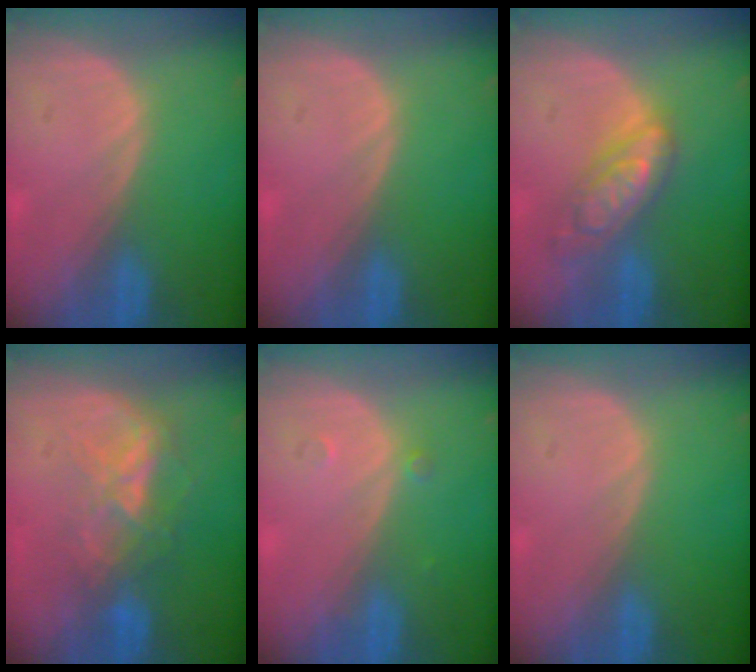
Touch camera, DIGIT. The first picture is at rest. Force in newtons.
{"total": 0.0}
{"total": 6.4, "press": 6.4, "slide": 0.5}
{"total": 6.4, "press": 5.9, "slide": 2.5}
{"total": 0.8, "press": 0.8, "slide": 0.1}
{"total": 0.0}